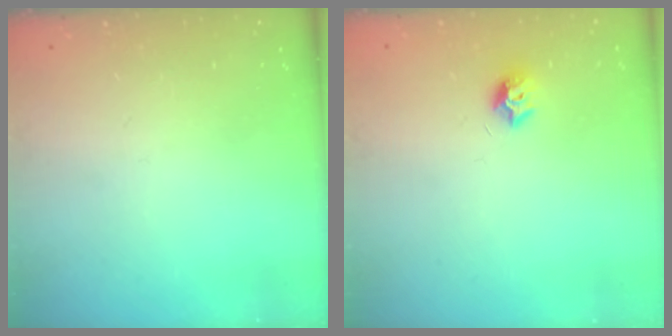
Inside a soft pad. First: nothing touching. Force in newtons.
{"total": 7.6, "press": 7.6, "slide": 0.7}